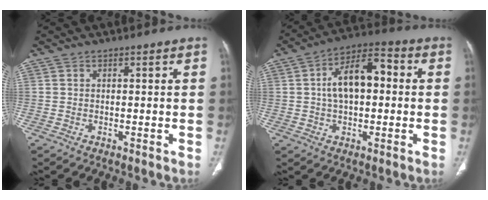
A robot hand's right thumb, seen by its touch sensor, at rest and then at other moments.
{"total": 12.0, "force": [1.2, 6.7, 9.8], "torque": [-0.157, 0.031, 0.011]}